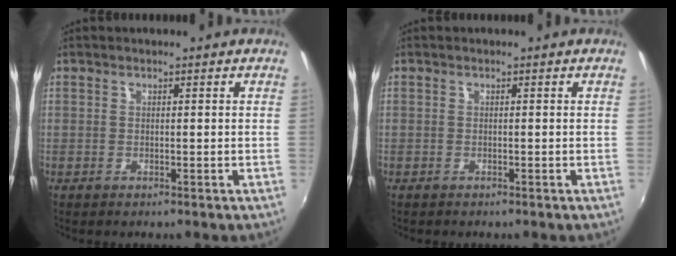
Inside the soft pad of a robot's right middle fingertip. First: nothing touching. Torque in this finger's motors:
{"motor_torque": [-0.36, 0.04, -0.03, -0.01]}